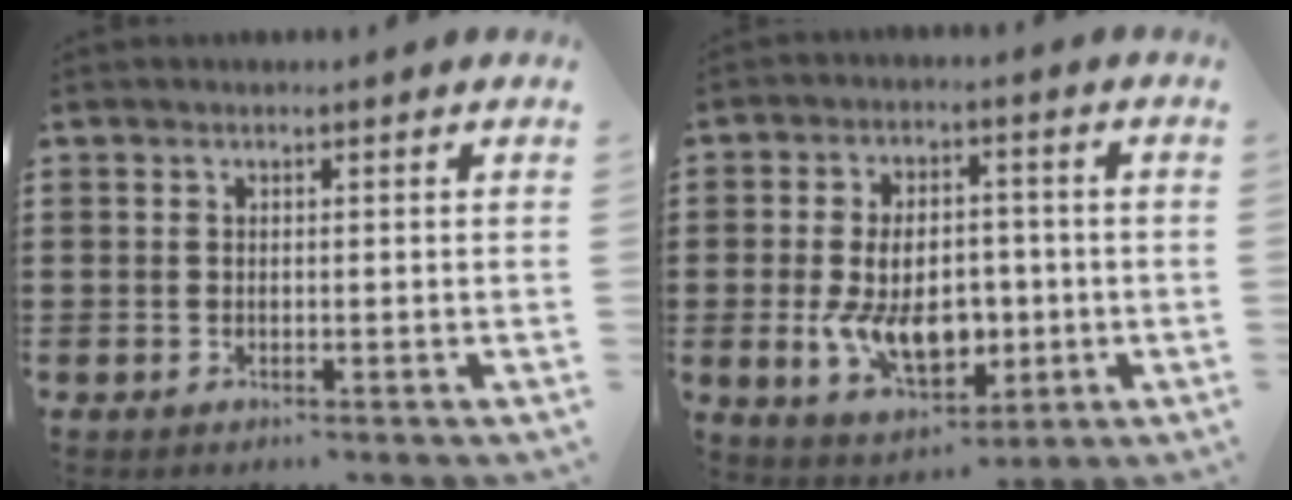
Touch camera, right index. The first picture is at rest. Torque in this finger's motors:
{"motor_torque": [2.14, 0.00, 1.05, 0.21]}